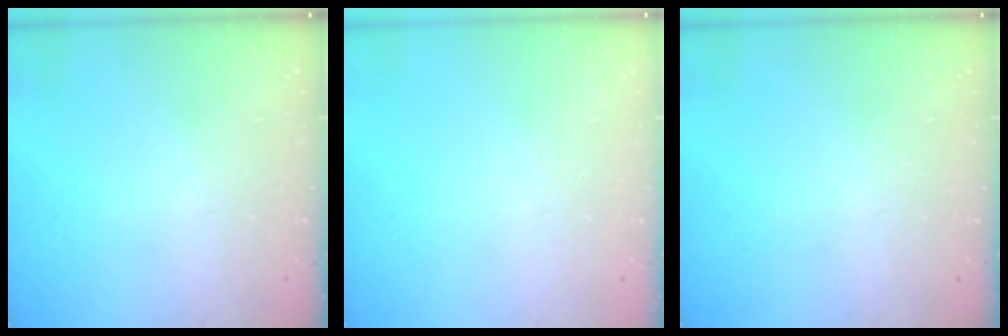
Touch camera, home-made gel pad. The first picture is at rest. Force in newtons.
{"total": 0.0}
{"total": 0.0}